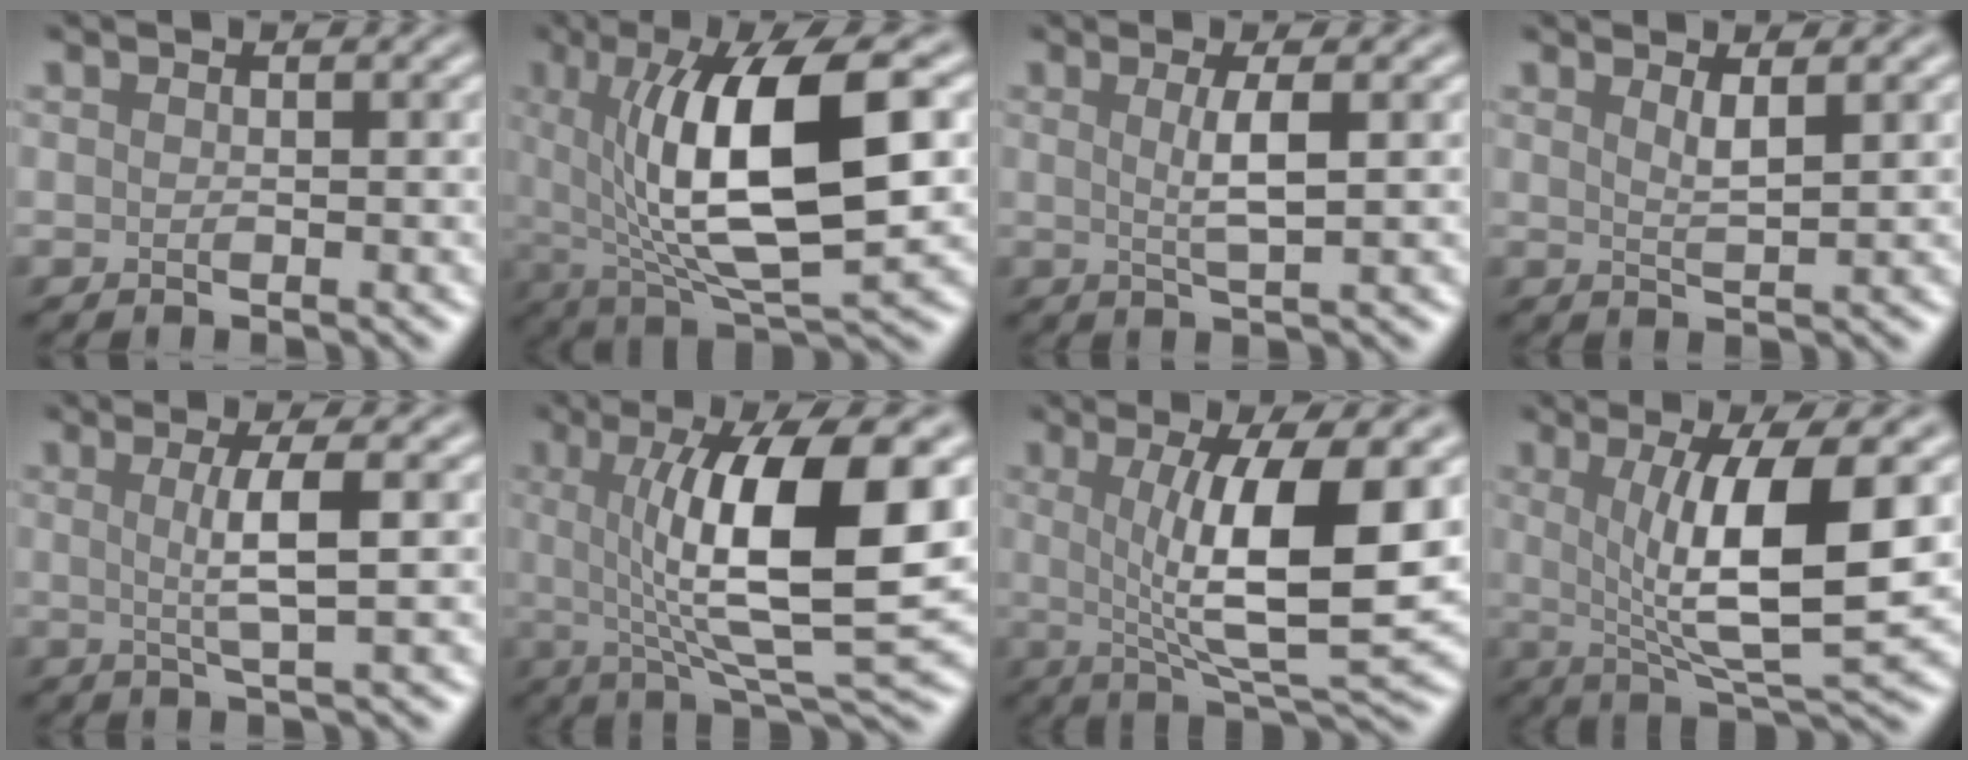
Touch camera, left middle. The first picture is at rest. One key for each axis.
{"total": 12.1, "fx": 1.6, "fy": 3.9, "fz": 11.4, "tx": -0.183, "ty": 0.000, "tz": 0.031}
{"total": 2.9, "fx": 0.5, "fy": 0.6, "fz": 2.8, "tx": -0.048, "ty": 0.000, "tz": 0.008}
{"total": 1.9, "fx": 0.9, "fy": 0.4, "fz": 1.6, "tx": -0.024, "ty": -0.001, "tz": 0.013}
{"total": 3.6, "fx": 0.4, "fy": 0.7, "fz": 3.5, "tx": -0.060, "ty": 0.000, "tz": 0.005}
{"total": 11.6, "fx": 1.6, "fy": 2.8, "fz": 11.1, "tx": -0.159, "ty": 0.000, "tz": 0.031}
{"total": 9.7, "fx": 1.1, "fy": 2.3, "fz": 9.3, "tx": -0.141, "ty": -0.014, "tz": 0.026}
{"total": 9.0, "fx": 1.2, "fy": 2.2, "fz": 8.7, "tx": -0.133, "ty": -0.013, "tz": 0.027}